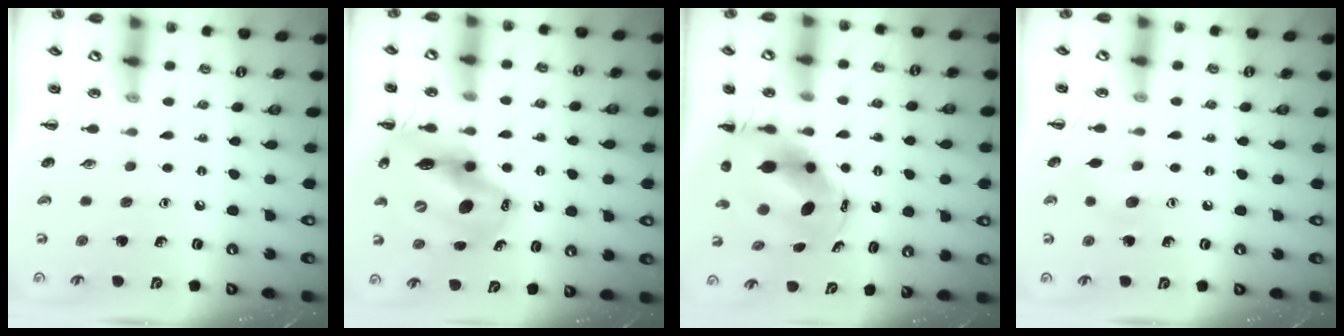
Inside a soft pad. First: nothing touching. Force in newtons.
{"total": 16.0, "press": 15.3, "slide": 4.6}
{"total": 7.8, "press": 7.5, "slide": 1.9}
{"total": 6.7, "press": 6.4, "slide": 1.7}